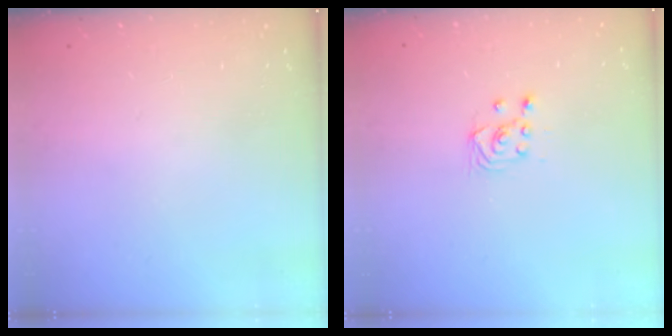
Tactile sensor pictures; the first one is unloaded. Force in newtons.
{"total": 2.9, "press": 2.7, "slide": 1.0}